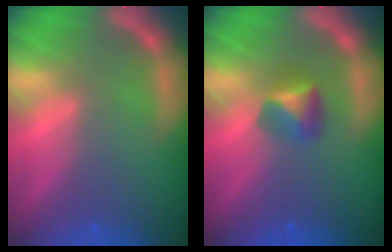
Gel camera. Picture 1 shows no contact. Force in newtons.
{"total": 2.4}